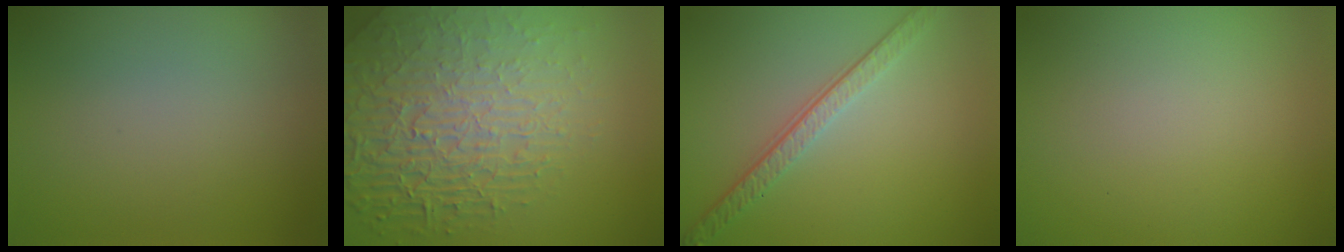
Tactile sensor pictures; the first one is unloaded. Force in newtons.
{"total": 9.0, "press": 6.1, "slide": 6.6}
{"total": 3.8, "press": 2.8, "slide": 2.6}
{"total": 0.0}